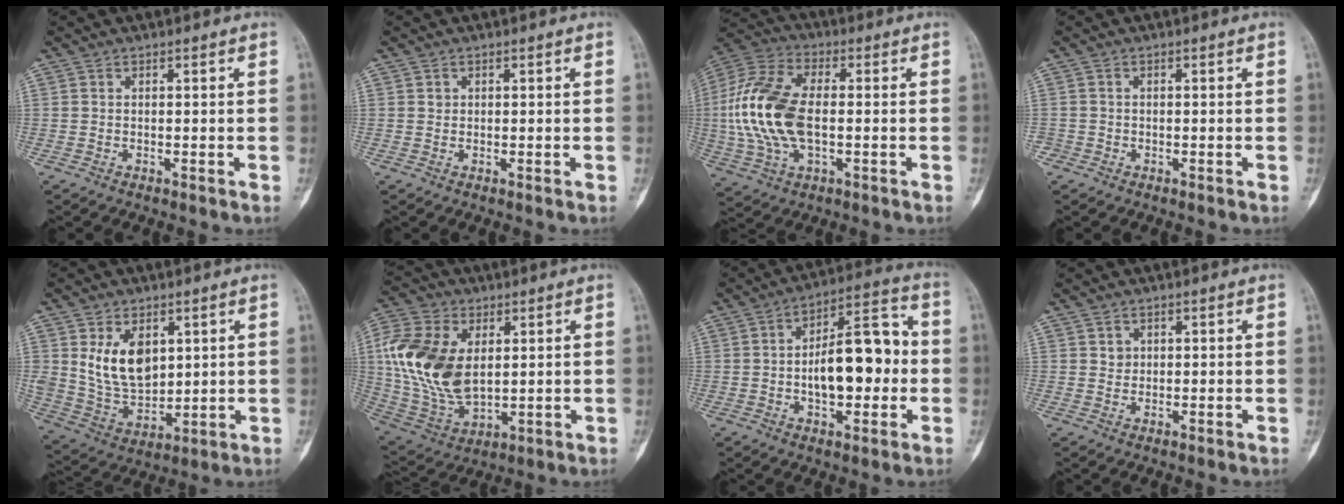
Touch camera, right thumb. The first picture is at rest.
{"total": 0.7, "force": [0.2, 0.7, 0.2], "torque": [0.002, 0.002, 0.004]}
{"total": 18.0, "force": [-0.6, 9.8, 15.0], "torque": [-0.328, 0.014, -0.011]}
{"total": 1.3, "force": [-0.7, 1.1, 0.0], "torque": [0.005, 0.006, -0.018]}
{"total": 12.3, "force": [3.9, 8.2, 8.3], "torque": [-0.122, -0.025, 0.092]}
{"total": 19.1, "force": [3.0, 12.1, 14.5], "torque": [-0.288, -0.012, 0.065]}
{"total": 15.7, "force": [-1.0, 7.8, 13.6], "torque": [-0.180, 0.035, -0.020]}
{"total": 1.6, "force": [0.6, 1.4, 0.4], "torque": [0.002, -0.001, 0.008]}